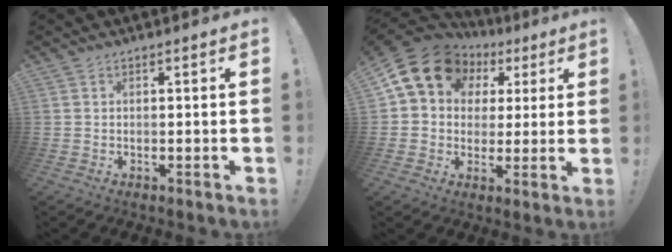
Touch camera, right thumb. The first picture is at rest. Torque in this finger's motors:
{"motor_torque": [0.99, 0.99, 0.77, -0.53, 0.08]}